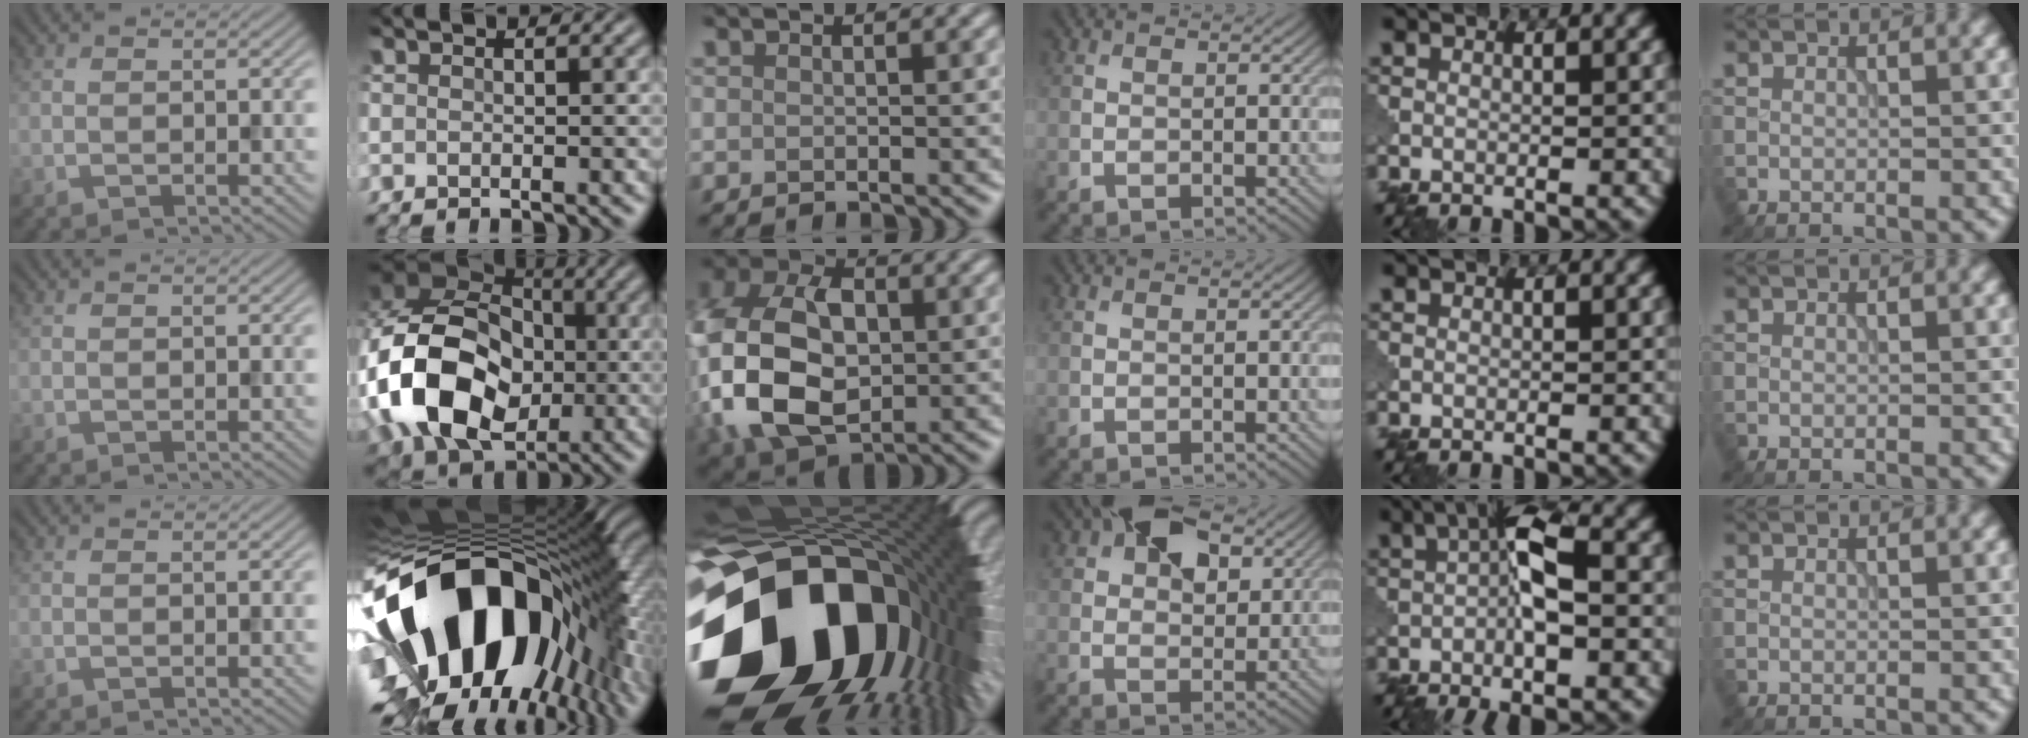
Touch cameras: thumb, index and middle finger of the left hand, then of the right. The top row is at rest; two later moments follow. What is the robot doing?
{"motion": "disassemble", "object": "puzzle pieces"}